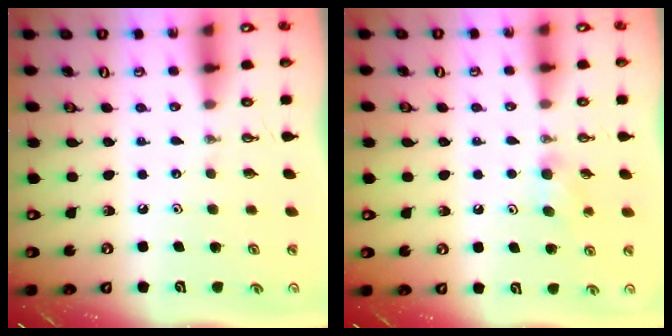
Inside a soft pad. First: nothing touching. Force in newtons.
{"total": 5.7, "press": 5.2, "slide": 2.3}